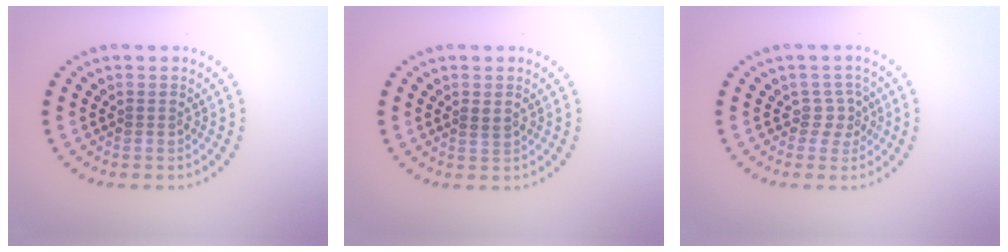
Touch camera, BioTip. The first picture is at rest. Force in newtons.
{"total": 0.7, "press": 0.7, "slide": 0.3}
{"total": 1.7, "press": 1.3, "slide": 1.1}